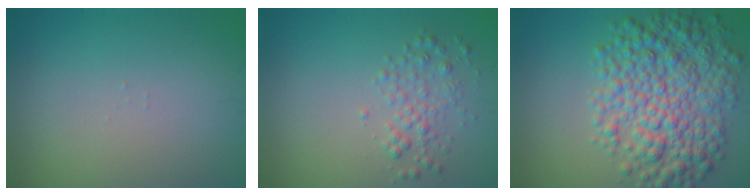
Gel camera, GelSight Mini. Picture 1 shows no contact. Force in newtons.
{"total": 2.0, "press": 2.0, "slide": 0.1}
{"total": 8.6, "press": 8.6, "slide": 0.1}